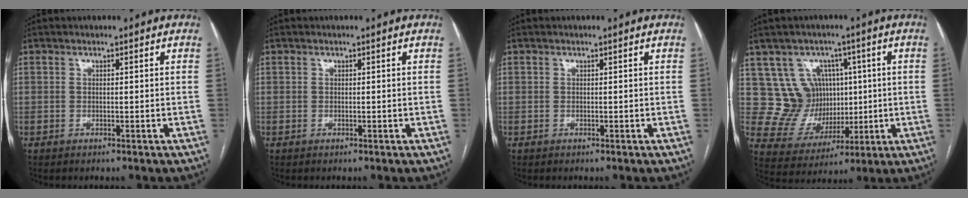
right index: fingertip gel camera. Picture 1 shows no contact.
{"total": 0.0}
{"total": 0.0}
{"total": 10.1, "force": [2.9, 9.2, 2.7], "torque": [-0.056, 0.036, 0.072]}